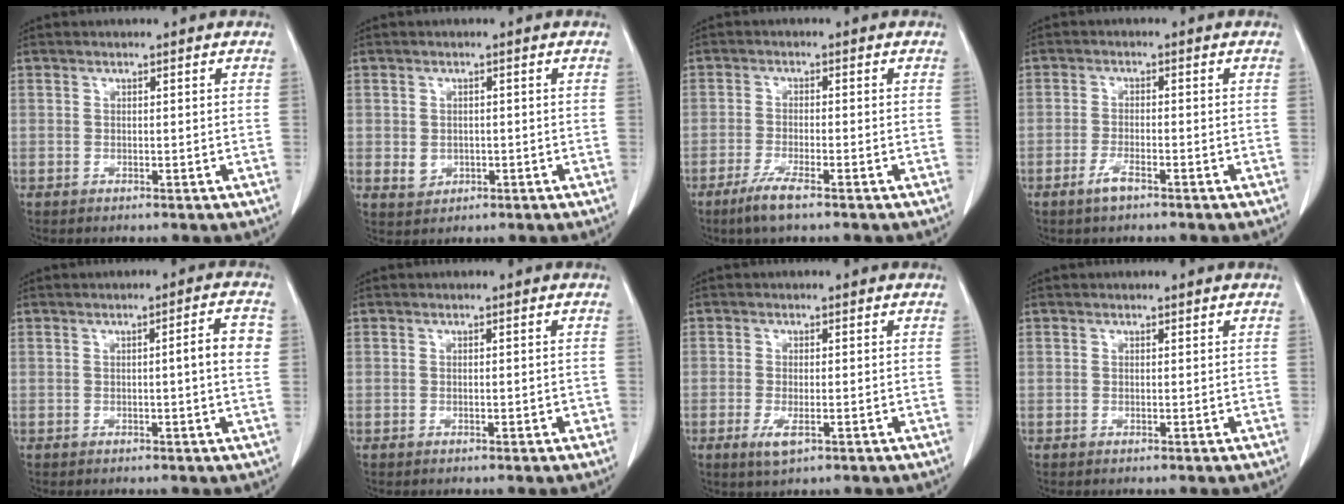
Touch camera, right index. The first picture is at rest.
{"total": 2.4, "force": [-0.1, 2.2, 1.0], "torque": [-0.021, -0.003, 0.009]}
{"total": 4.3, "force": [-2.9, 0.2, 3.2], "torque": [-0.069, -0.010, -0.057]}
{"total": 2.8, "force": [-1.9, 0.5, 2.0], "torque": [-0.044, -0.001, -0.037]}
{"total": 4.3, "force": [0.2, 0.0, 4.3], "torque": [-0.057, 0.004, 0.000]}
{"total": 1.0, "force": [-0.2, 0.4, 0.9], "torque": [-0.014, 0.001, 0.000]}
{"total": 2.7, "force": [-1.1, 0.7, 2.4], "torque": [-0.049, -0.008, -0.014]}
{"total": 0.0}